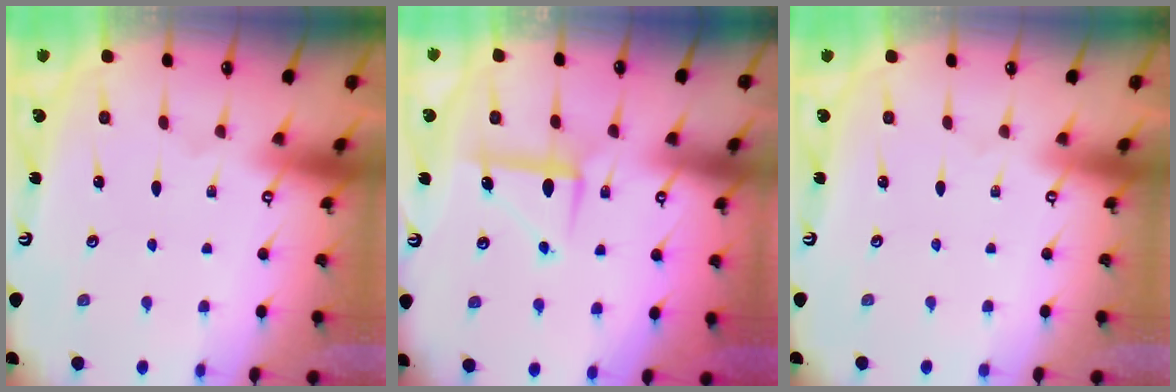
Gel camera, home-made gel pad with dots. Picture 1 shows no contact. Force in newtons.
{"total": 7.3, "press": 7.3, "slide": 0.8}
{"total": 0.0}